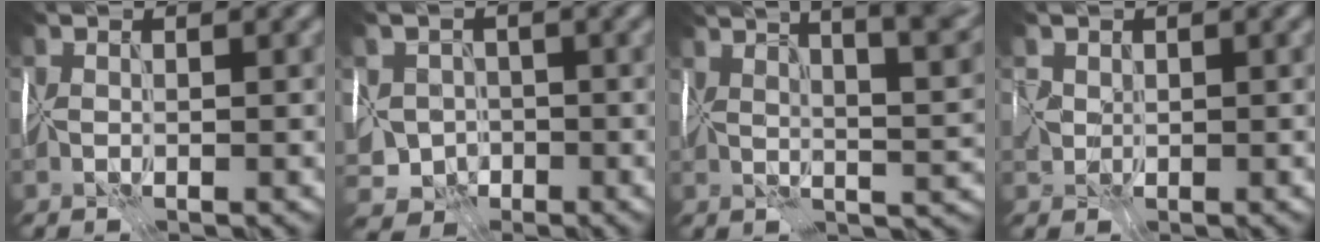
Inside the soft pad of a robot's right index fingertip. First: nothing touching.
{"total": 6.1, "force": [-2.0, 5.3, 2.3], "torque": [-0.020, -0.009, -0.039]}
{"total": 13.0, "force": [7.7, 4.4, 9.5], "torque": [-0.111, 0.051, 0.087]}
{"total": 2.0, "force": [0.6, 1.7, 0.9], "torque": [-0.020, 0.002, 0.010]}